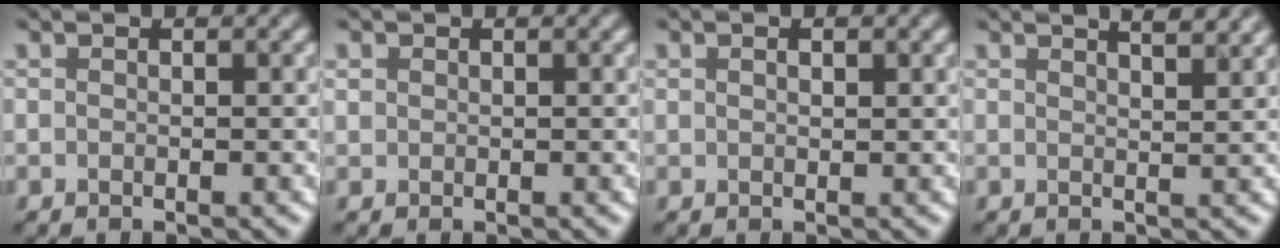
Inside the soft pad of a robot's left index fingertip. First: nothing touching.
{"total": 0.8, "force": [0.4, 0.7, 0.1], "torque": [-0.001, 0.000, 0.008]}
{"total": 1.2, "force": [0.7, 0.5, 0.9], "torque": [-0.016, 0.001, 0.013]}
{"total": 4.4, "force": [3.3, 1.5, 2.5], "torque": [0.000, 0.023, 0.014]}